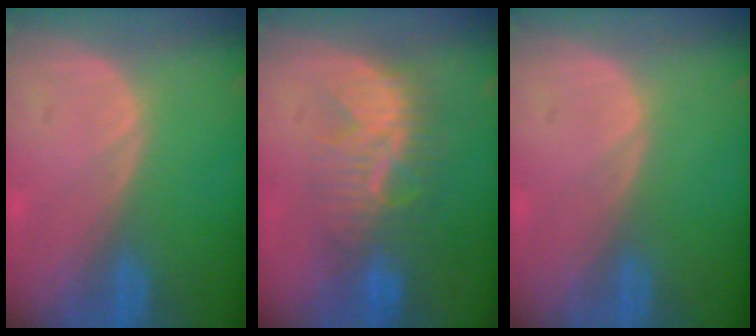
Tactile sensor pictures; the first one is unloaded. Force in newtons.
{"total": 8.0, "press": 7.8, "slide": 2.1}
{"total": 0.0}